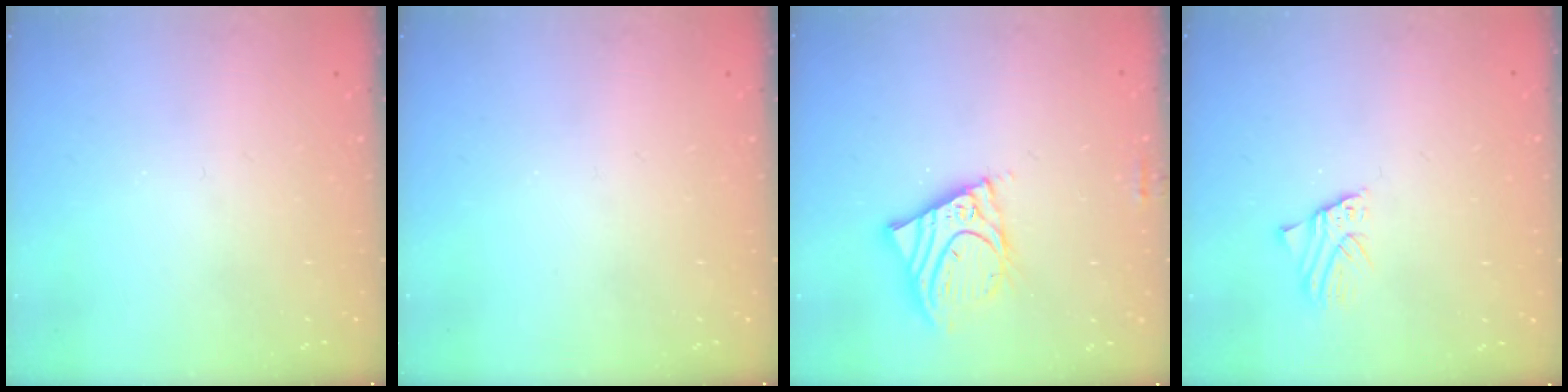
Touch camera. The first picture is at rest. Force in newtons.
{"total": 0.0}
{"total": 12.9, "press": 12.7, "slide": 2.2}
{"total": 1.8, "press": 1.8, "slide": 0.2}